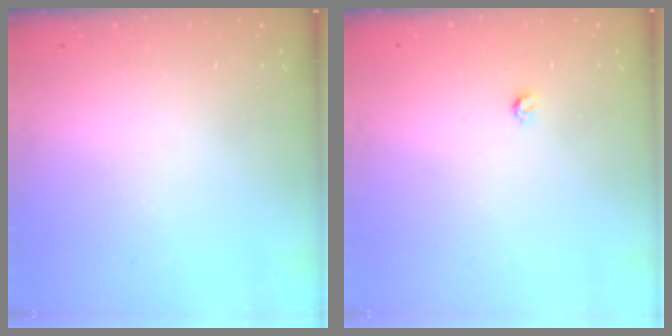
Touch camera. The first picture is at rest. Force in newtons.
{"total": 3.0, "press": 3.0, "slide": 0.2}